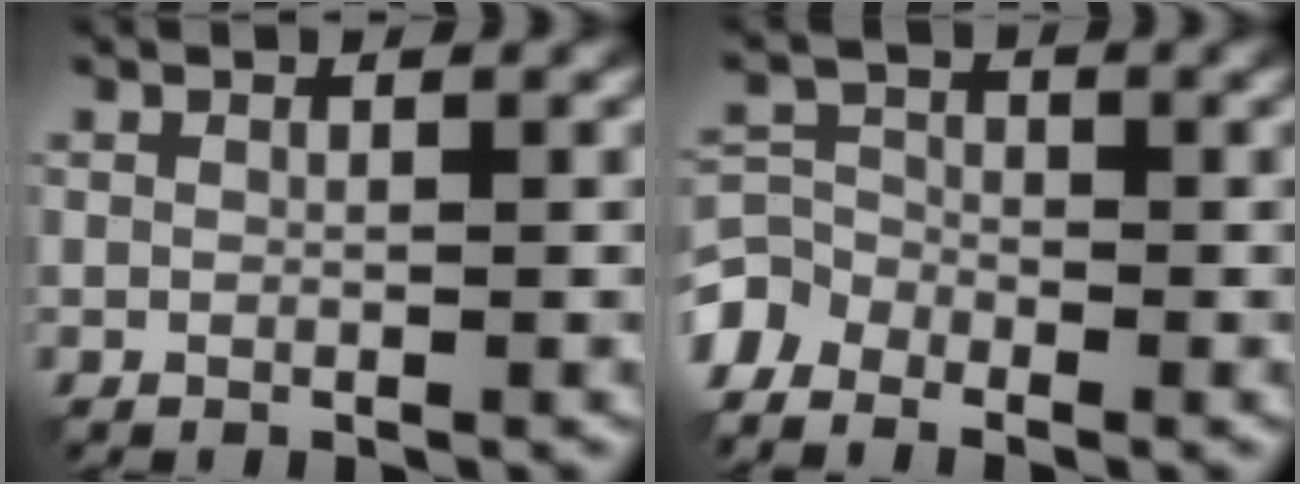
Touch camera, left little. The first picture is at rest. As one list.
[{"total": 4.2, "force": [-3.5, 2.2, 0.7], "torque": [-0.008, -0.002, -0.069]}]